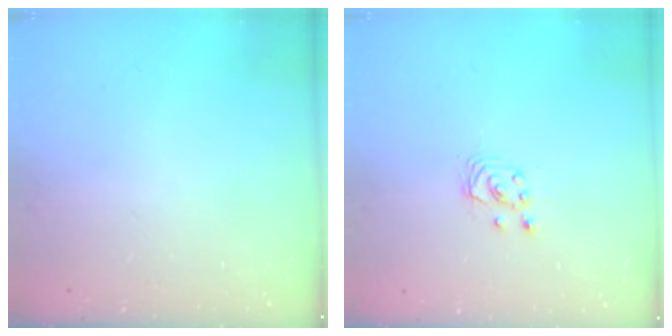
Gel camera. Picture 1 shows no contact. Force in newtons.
{"total": 2.5, "press": 2.5, "slide": 0.3}